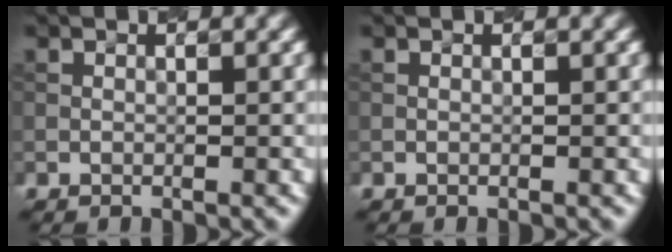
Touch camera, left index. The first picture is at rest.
{"total": 0.0}